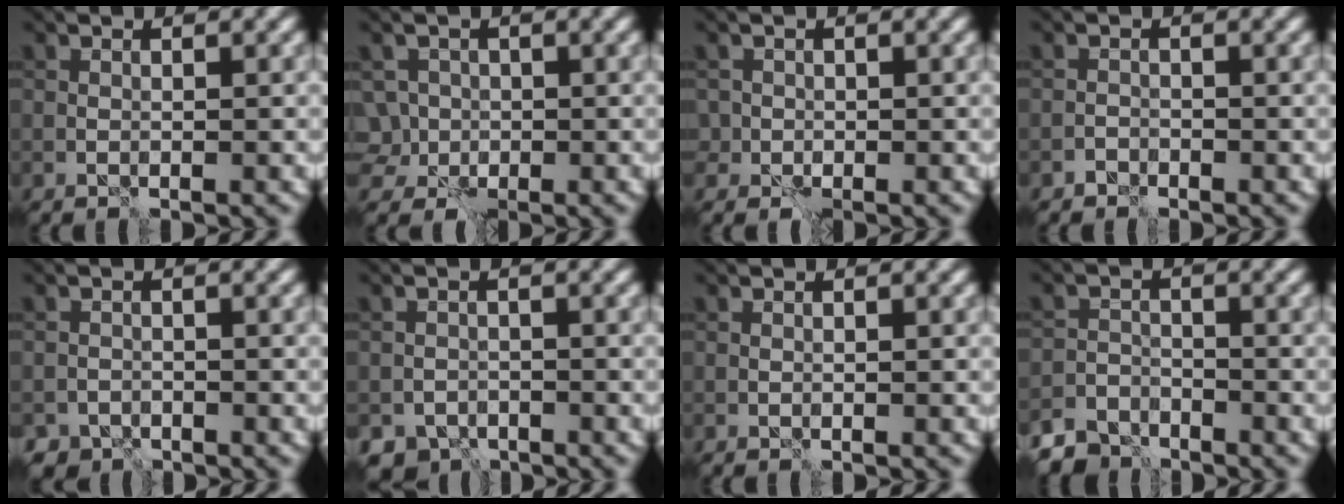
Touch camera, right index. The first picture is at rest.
{"total": 2.9, "force": [-0.6, 2.8, 0.7], "torque": [-0.005, 0.011, -0.011]}
{"total": 0.9, "force": [-0.2, 0.9, -0.1], "torque": [0.011, -0.001, -0.005]}
{"total": 0.9, "force": [-0.8, 0.4, -0.1], "torque": [0.005, 0.005, -0.015]}
{"total": 2.4, "force": [-2.0, 1.2, 0.1], "torque": [0.006, 0.005, -0.031]}
{"total": 3.4, "force": [-2.8, 1.9, 0.6], "torque": [0.002, -0.002, -0.046]}
{"total": 0.0}
{"total": 3.6, "force": [-3.3, 1.4, 0.4], "torque": [0.002, -0.004, -0.063]}